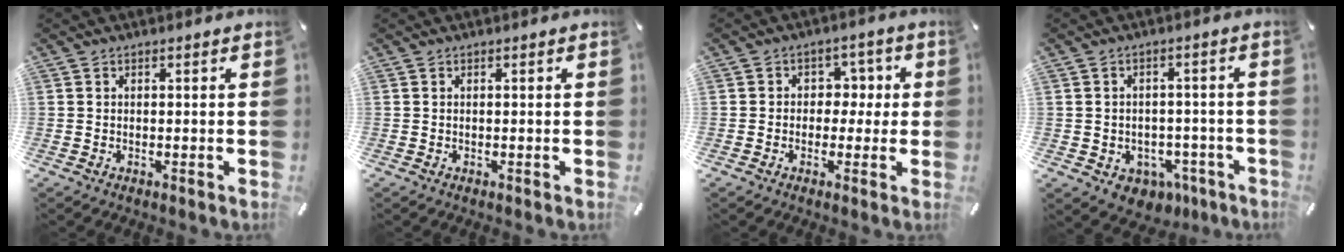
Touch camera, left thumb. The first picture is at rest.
{"total": 0.0}
{"total": 5.7, "force": [-0.5, 5.2, 2.1], "torque": [-0.029, 0.013, -0.015]}
{"total": 4.4, "force": [-1.0, 4.3, 0.8], "torque": [-0.016, 0.004, -0.014]}